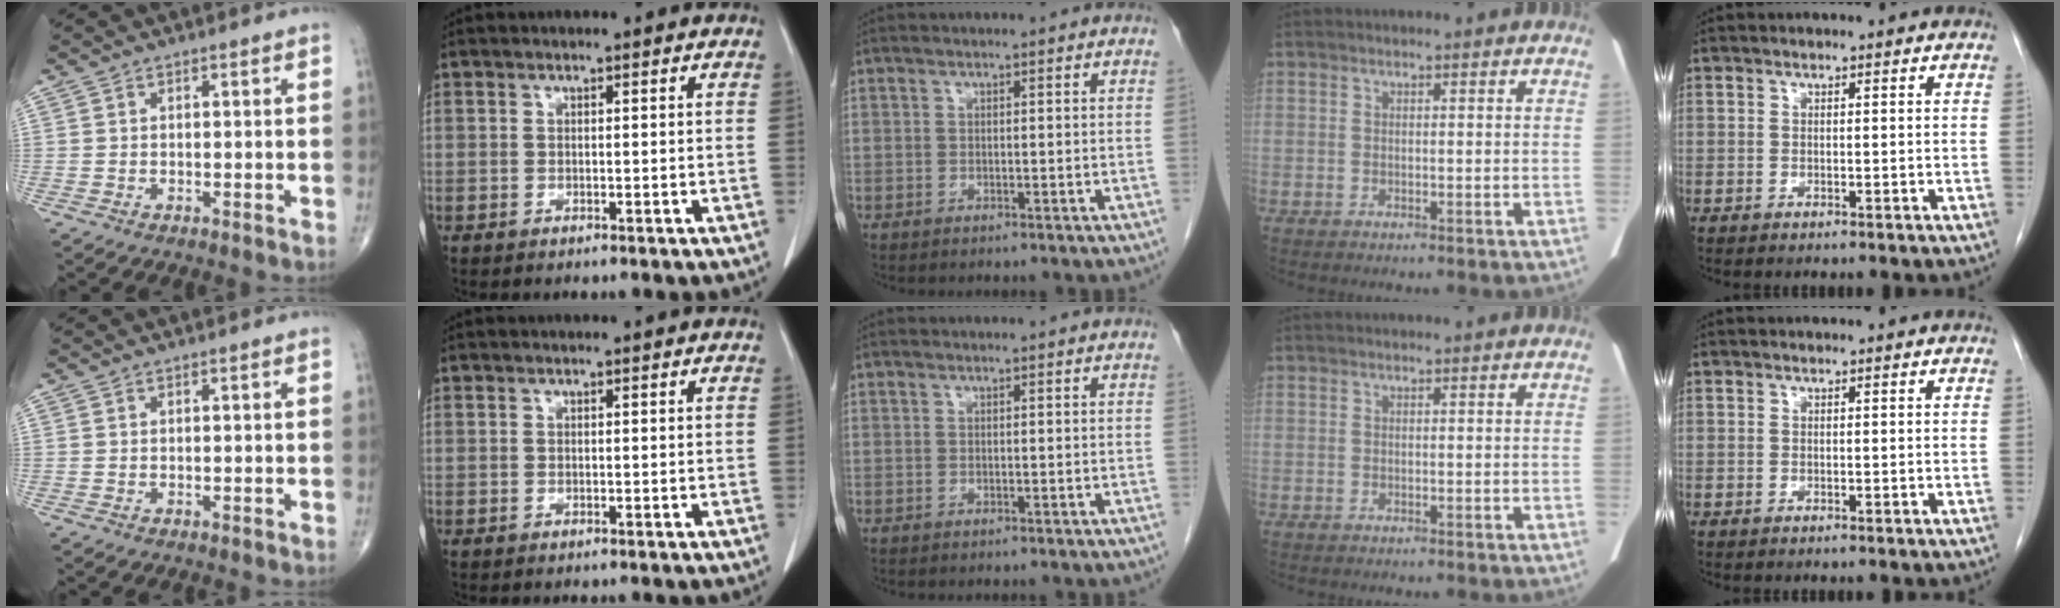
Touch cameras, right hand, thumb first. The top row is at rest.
{}